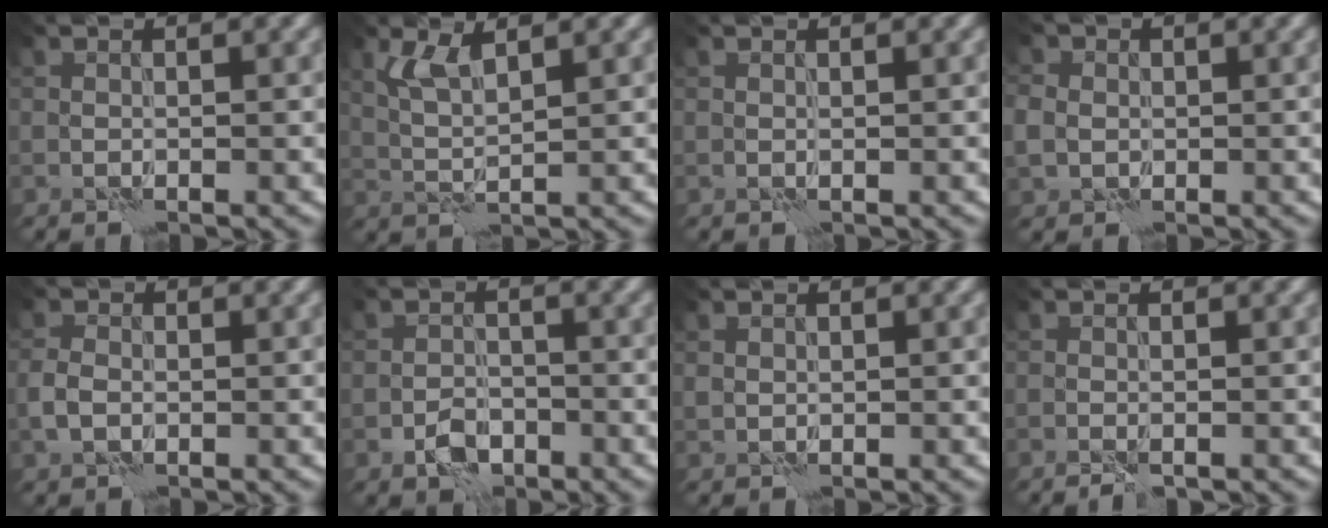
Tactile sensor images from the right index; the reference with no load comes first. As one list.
[{"total": 2.9, "force": [1.7, 0.8, 2.2], "torque": [-0.056, 0.001, 0.033]}, {"total": 0.0}, {"total": 3.2, "force": [-0.1, 2.9, 1.4], "torque": [-0.032, 0.011, -0.009]}, {"total": 1.9, "force": [-0.6, 1.3, 1.2], "torque": [-0.026, 0.002, -0.018]}, {"total": 2.6, "force": [-1.6, 1.6, 1.3], "torque": [-0.020, 0.005, -0.032]}, {"total": 0.6, "force": [0.4, 0.4, 0.0], "torque": [-0.001, 0.000, 0.009]}, {"total": 0.8, "force": [-0.6, 0.0, 0.6], "torque": [-0.010, -0.001, -0.010]}]